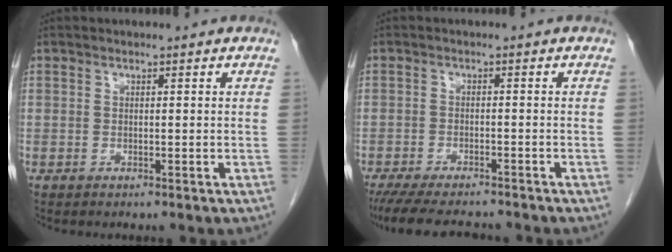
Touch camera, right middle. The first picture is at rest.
{"total": 10.9, "force": [-9.7, 2.2, 4.5], "torque": [-0.079, -0.012, -0.141]}